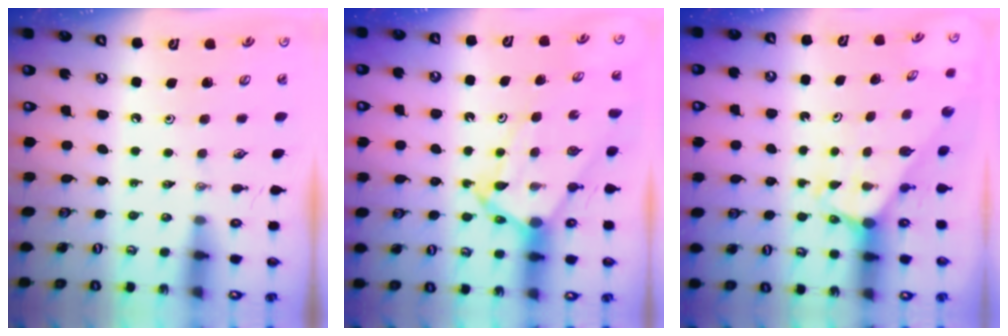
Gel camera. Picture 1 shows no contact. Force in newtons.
{"total": 8.5, "press": 8.5, "slide": 0.7}
{"total": 2.0, "press": 2.0, "slide": 0.1}